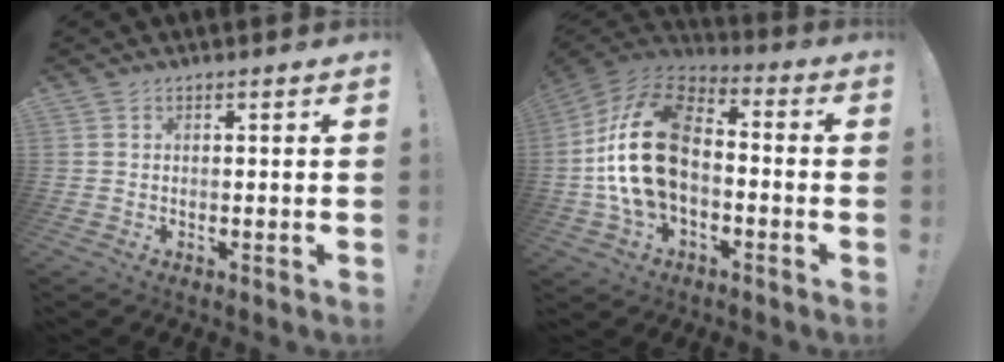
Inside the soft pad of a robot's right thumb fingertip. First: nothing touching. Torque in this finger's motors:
{"motor_torque": [2.51, 2.49, 0.27, 0.00, 0.74]}